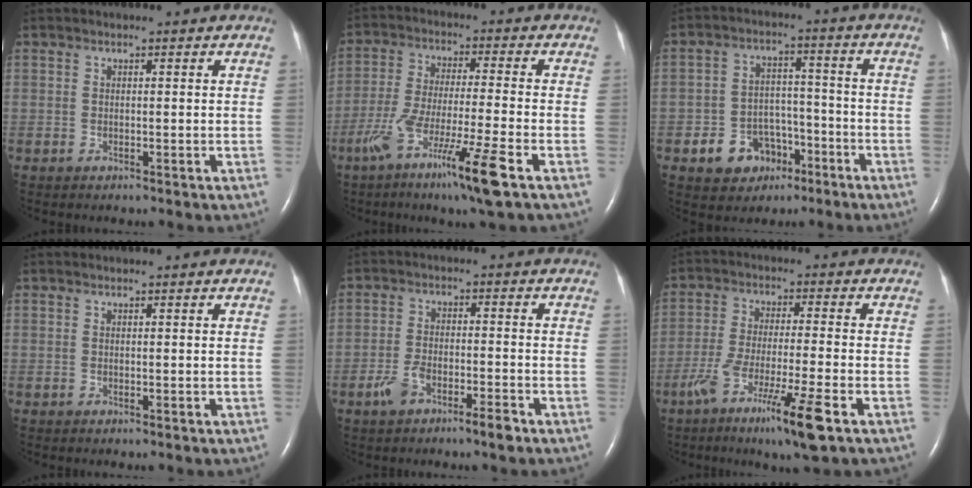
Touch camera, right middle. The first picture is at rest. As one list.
[{"total": 12.4, "force": [-6.8, -0.5, 10.4], "torque": [-0.204, -0.031, -0.120]}, {"total": 7.9, "force": [-4.0, 6.1, 3.1], "torque": [-0.061, 0.021, -0.054]}, {"total": 0.0}, {"total": 5.3, "force": [-3.5, 1.2, 3.9], "torque": [-0.083, 0.002, -0.060]}, {"total": 11.1, "force": [-6.1, -0.2, 9.2], "torque": [-0.174, -0.029, -0.107]}]